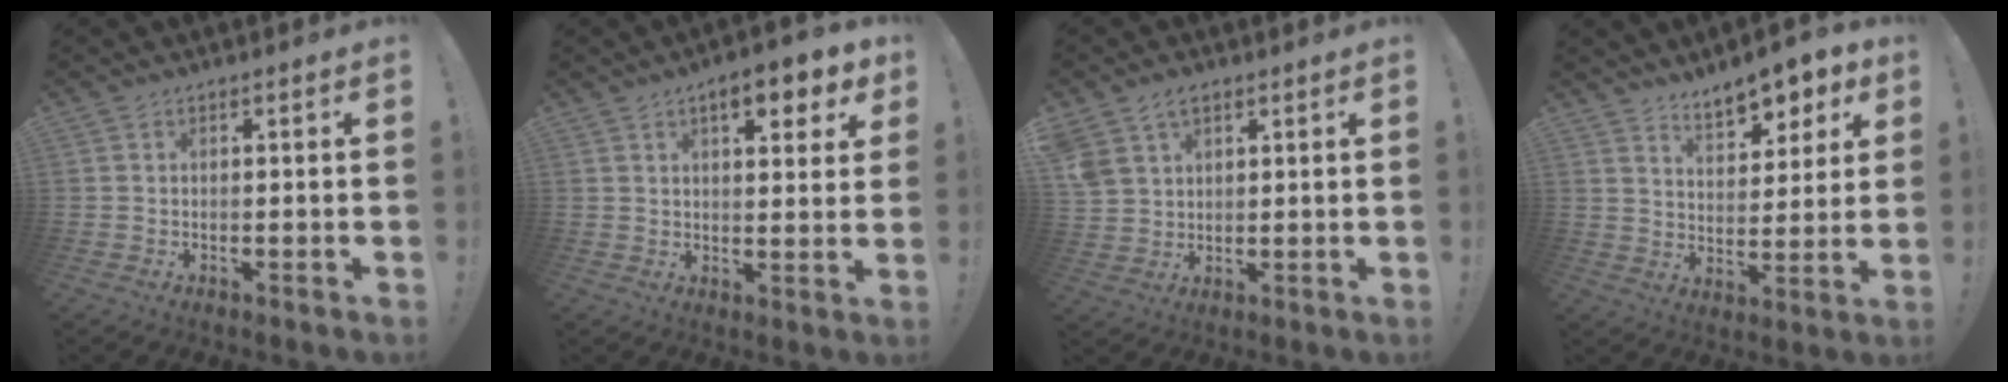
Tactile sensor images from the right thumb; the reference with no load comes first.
{"total": 8.5, "force": [4.7, 2.9, 6.5], "torque": [-0.078, -0.021, 0.075]}
{"total": 6.7, "force": [3.9, 4.6, 2.9], "torque": [-0.054, -0.010, 0.081]}
{"total": 10.2, "force": [7.8, 4.0, 5.1], "torque": [-0.063, -0.058, 0.138]}